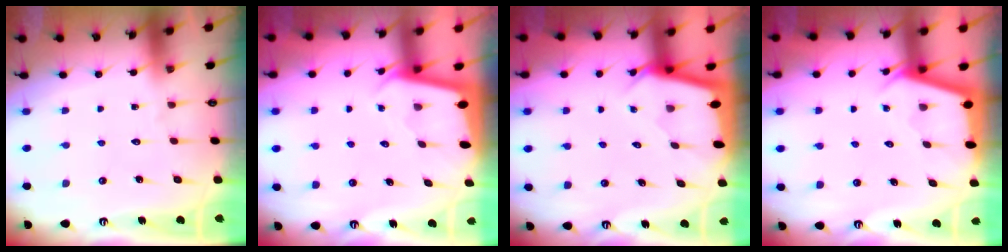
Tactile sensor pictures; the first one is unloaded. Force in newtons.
{"total": 2.0, "press": 2.0, "slide": 0.1}
{"total": 2.3, "press": 2.3, "slide": 0.2}
{"total": 2.7, "press": 2.7, "slide": 0.2}